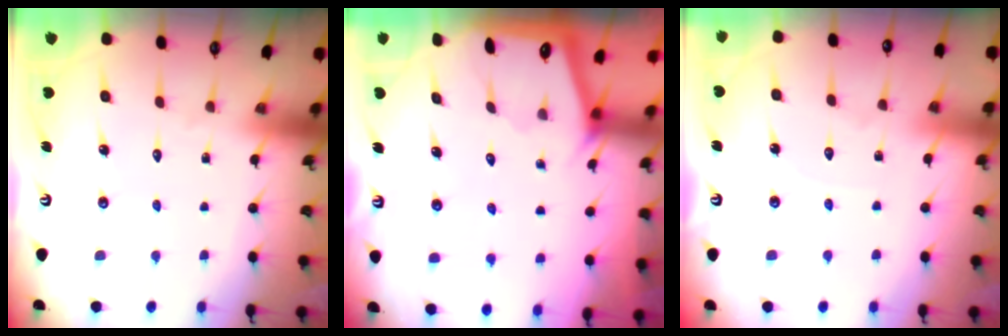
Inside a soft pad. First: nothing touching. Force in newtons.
{"total": 1.3, "press": 1.3, "slide": 0.3}
{"total": 2.9, "press": 2.9, "slide": 0.4}